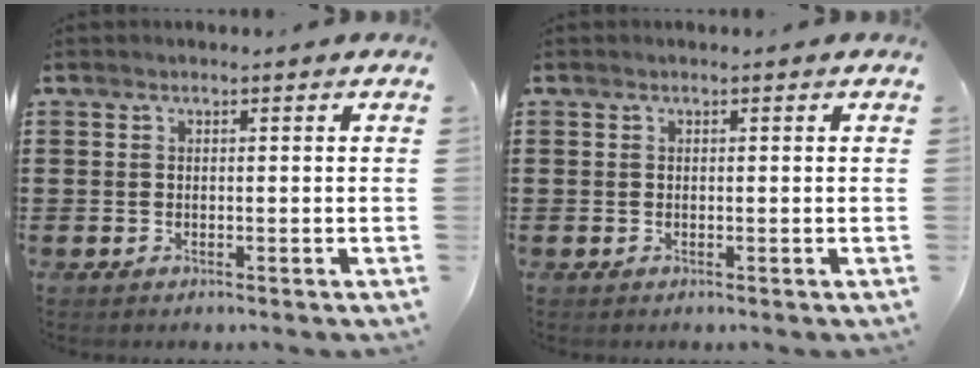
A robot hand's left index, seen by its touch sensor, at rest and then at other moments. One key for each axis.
{"total": 0.0}